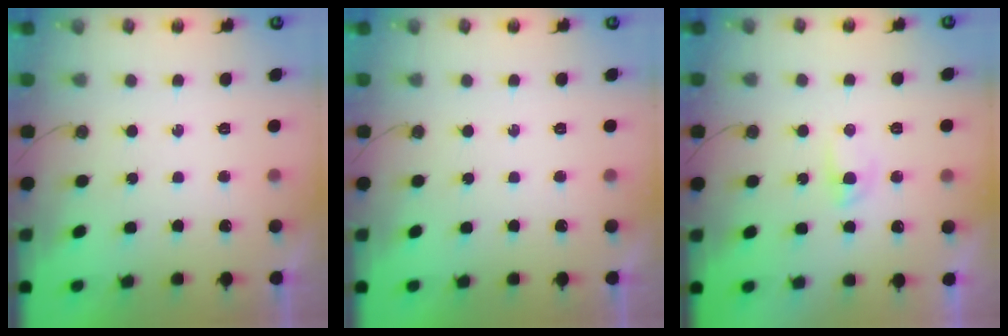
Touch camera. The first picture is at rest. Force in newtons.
{"total": 0.0}
{"total": 2.7, "press": 2.6, "slide": 0.4}